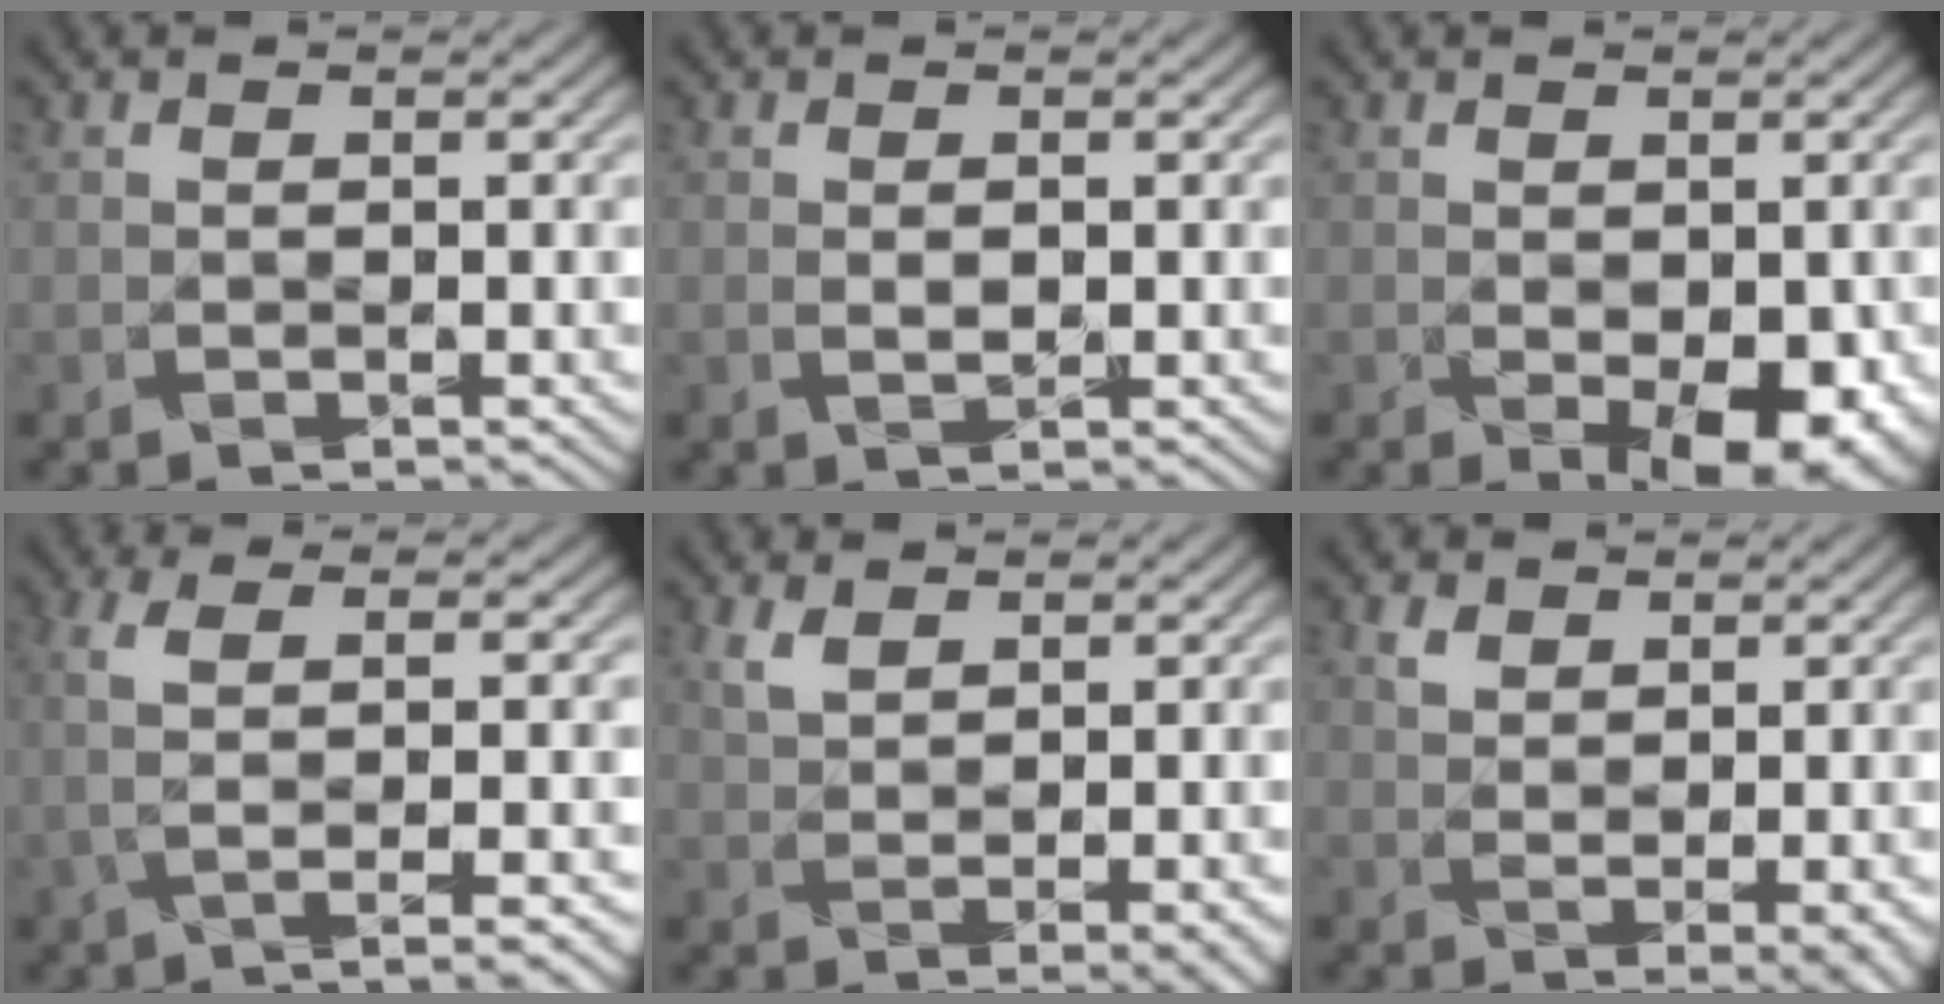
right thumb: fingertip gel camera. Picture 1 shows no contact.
{"total": 1.1, "force": [0.1, 0.4, 1.0], "torque": [-0.022, 0.001, 0.002]}
{"total": 6.9, "force": [-1.7, 4.1, 5.2], "torque": [-0.067, -0.021, -0.014]}
{"total": 6.7, "force": [-0.9, 1.0, 6.5], "torque": [-0.113, 0.007, -0.015]}
{"total": 3.3, "force": [1.7, 1.3, 2.6], "torque": [-0.060, 0.002, 0.034]}
{"total": 3.2, "force": [1.6, 1.7, 2.1], "torque": [-0.046, 0.001, 0.035]}